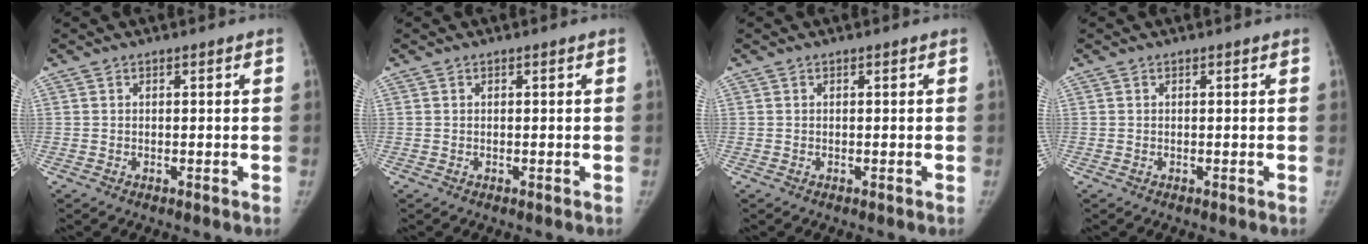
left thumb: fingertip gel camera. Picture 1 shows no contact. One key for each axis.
{"total": 0.0}
{"total": 0.0}
{"total": 0.0}